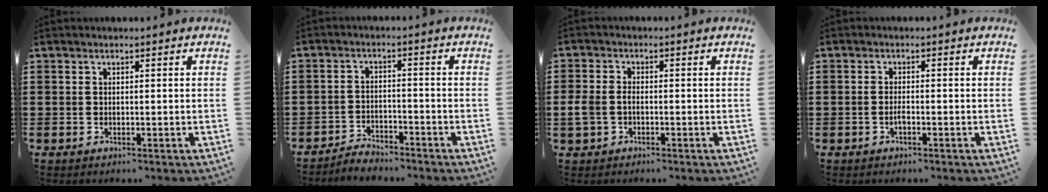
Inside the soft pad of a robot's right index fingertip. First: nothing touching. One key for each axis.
{"total": 3.0, "fx": -2.9, "fy": 0.4, "fz": -0.1, "tx": -0.006, "ty": 0.004, "tz": -0.063}
{"total": 2.9, "fx": -0.7, "fy": 2.0, "fz": 2.0, "tx": -0.062, "ty": -0.007, "tz": -0.019}
{"total": 1.5, "fx": -0.5, "fy": 0.5, "fz": 1.3, "tx": -0.026, "ty": -0.002, "tz": -0.009}